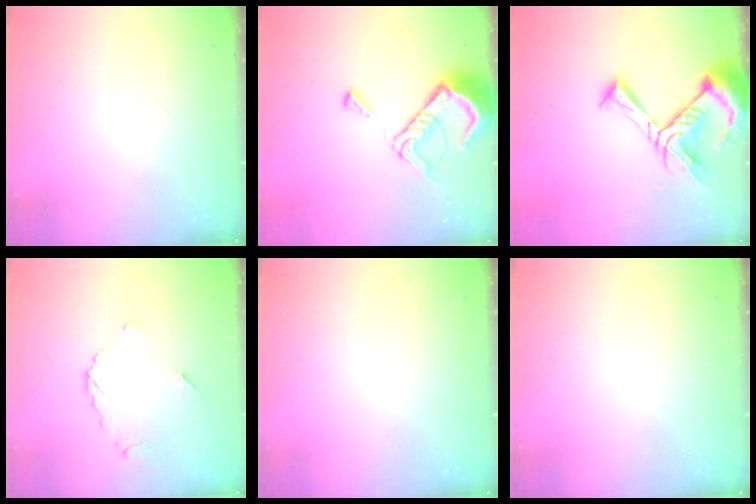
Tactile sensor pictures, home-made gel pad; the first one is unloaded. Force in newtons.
{"total": 11.5, "press": 11.4, "slide": 1.2}
{"total": 13.9, "press": 13.9, "slide": 1.3}
{"total": 6.3, "press": 6.3, "slide": 0.1}
{"total": 0.0}
{"total": 0.0}